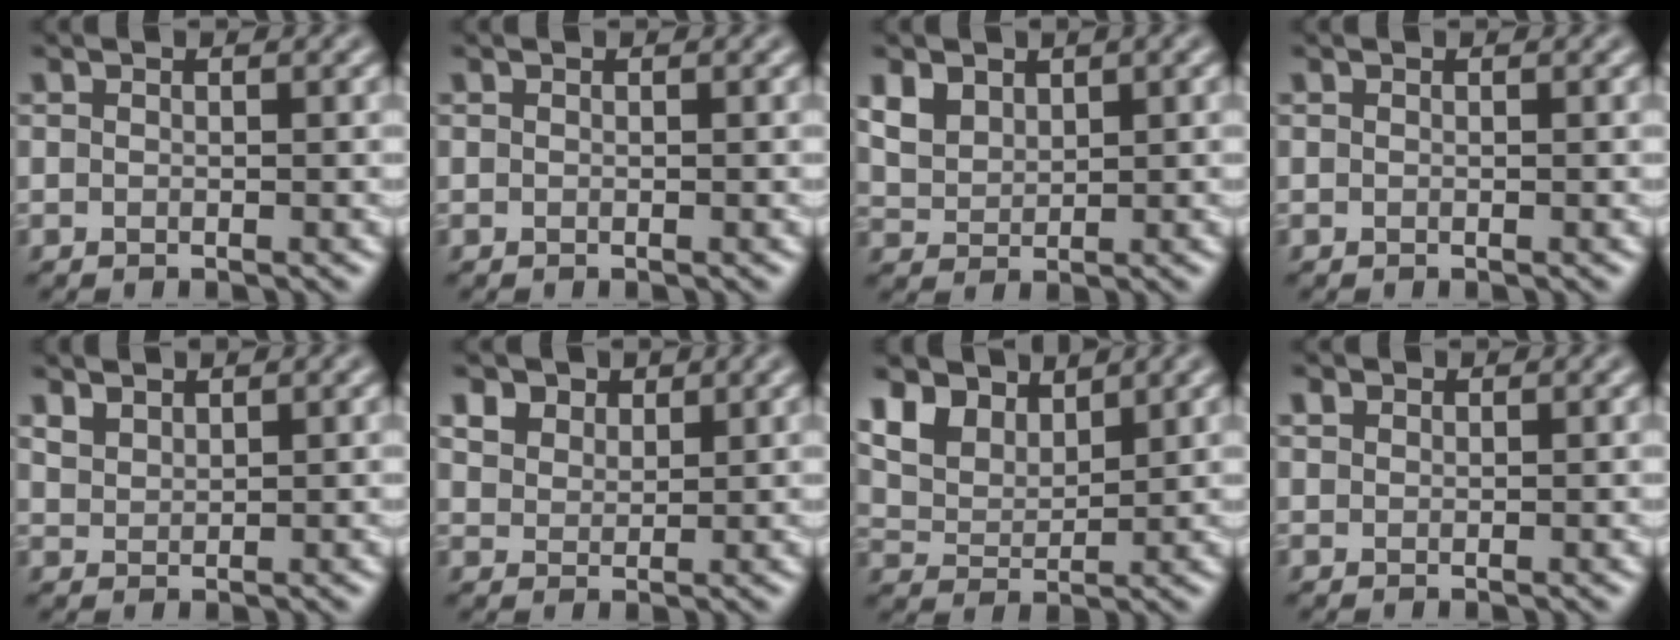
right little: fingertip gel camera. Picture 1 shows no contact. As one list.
[{"total": 0.0}, {"total": 3.3, "force": [1.9, 2.1, 1.7], "torque": [-0.042, -0.003, 0.041]}, {"total": 0.0}, {"total": 1.7, "force": [1.5, 0.7, 0.5], "torque": [-0.016, 0.002, 0.035]}, {"total": 4.3, "force": [3.2, 2.5, 1.5], "torque": [-0.056, 0.003, 0.058]}, {"total": 5.5, "force": [4.2, 2.7, 2.4], "torque": [-0.067, 0.004, 0.077]}, {"total": 0.9, "force": [0.7, 0.5, 0.2], "torque": [-0.003, 0.002, 0.014]}]